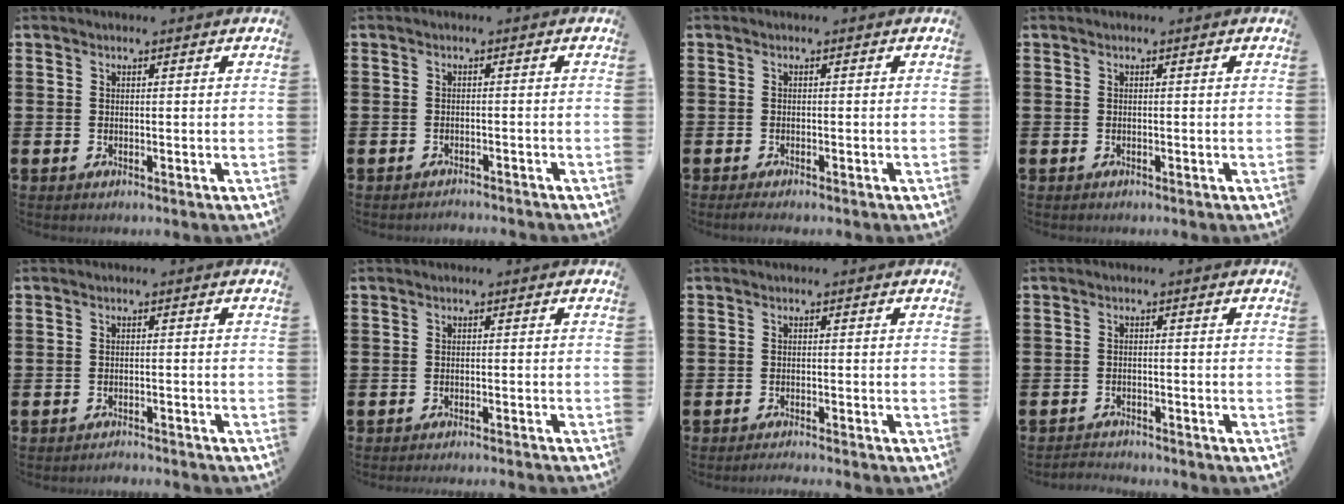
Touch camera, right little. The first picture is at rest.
{"total": 1.1, "force": [-1.0, -0.1, -0.1], "torque": [-0.001, 0.003, -0.022]}
{"total": 0.8, "force": [-0.5, 0.1, 0.6], "torque": [-0.010, -0.001, -0.010]}
{"total": 0.0}
{"total": 1.2, "force": [-1.2, -0.1, -0.1], "torque": [-0.002, 0.003, -0.025]}
{"total": 0.9, "force": [-0.9, -0.3, 0.0], "torque": [0.002, 0.001, -0.019]}
{"total": 1.0, "force": [-0.9, -0.2, 0.2], "torque": [-0.002, -0.001, -0.019]}
{"total": 1.6, "force": [-1.6, 0.0, -0.2], "torque": [-0.003, 0.004, -0.036]}